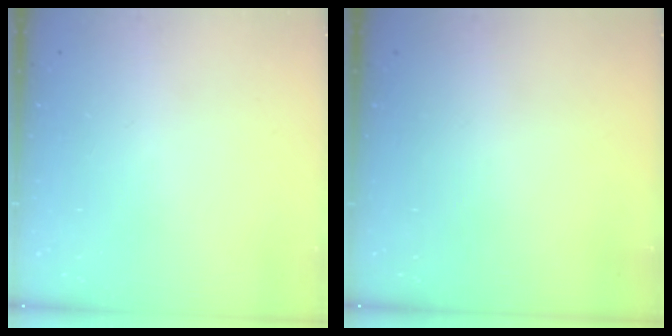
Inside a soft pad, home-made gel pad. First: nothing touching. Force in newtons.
{"total": 0.0}